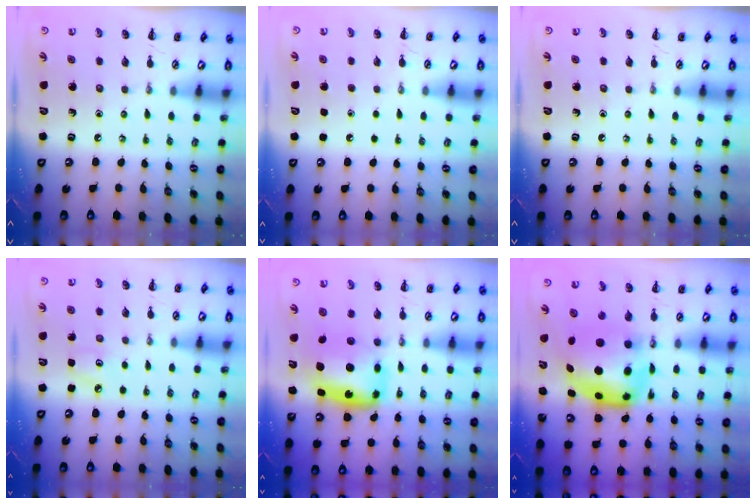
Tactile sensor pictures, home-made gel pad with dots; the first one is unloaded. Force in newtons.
{"total": 1.8, "press": 1.8, "slide": 0.1}
{"total": 0.0}
{"total": 6.1, "press": 5.8, "slide": 1.9}
{"total": 9.3, "press": 9.0, "slide": 2.4}
{"total": 8.9, "press": 8.6, "slide": 2.2}